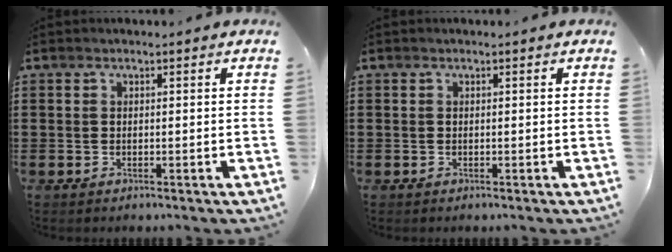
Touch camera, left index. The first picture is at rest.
{"total": 0.0}